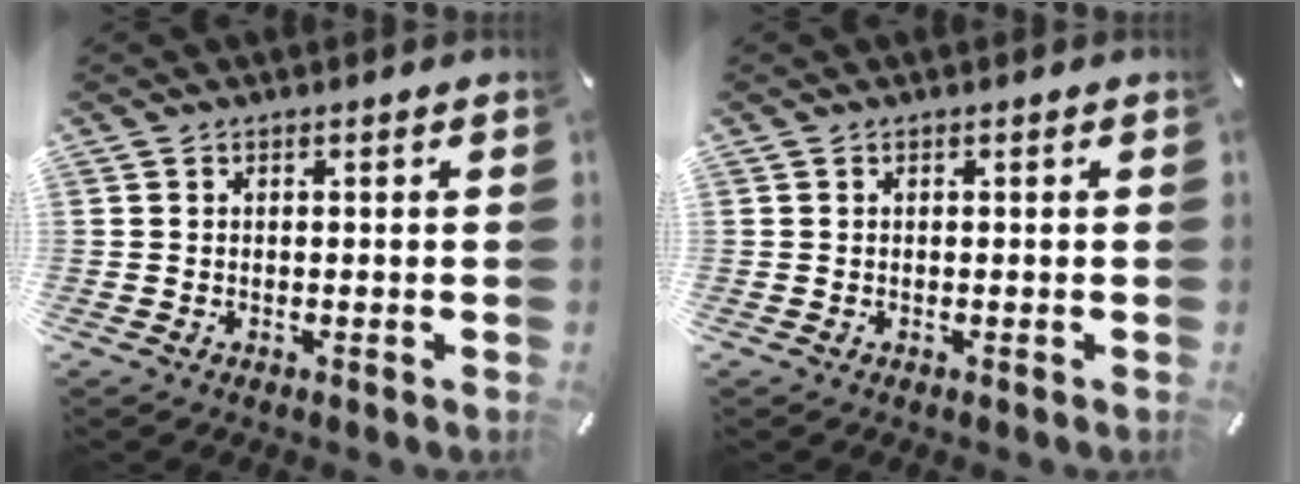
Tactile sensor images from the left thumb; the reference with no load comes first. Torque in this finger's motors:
{"motor_torque": [-0.04, -0.03, -0.03, 0.02, 0.00]}